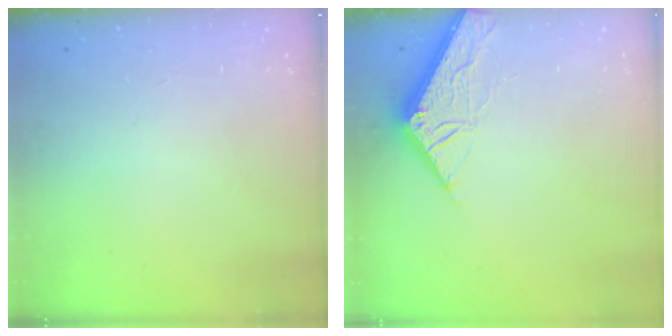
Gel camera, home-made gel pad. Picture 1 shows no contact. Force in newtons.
{"total": 7.0, "press": 6.9, "slide": 0.4}